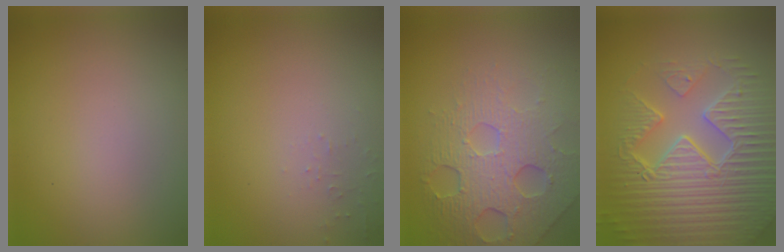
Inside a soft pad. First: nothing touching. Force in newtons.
{"total": 0.8, "press": 0.7, "slide": 0.1}
{"total": 6.9, "press": 4.9, "slide": 4.9}
{"total": 9.5, "press": 6.7, "slide": 6.7}